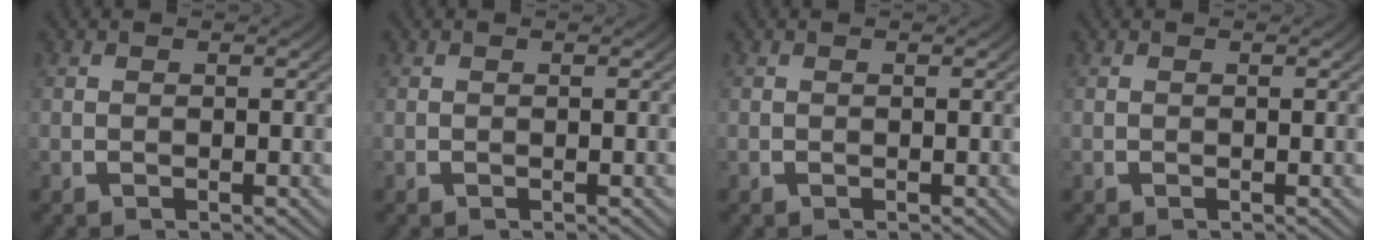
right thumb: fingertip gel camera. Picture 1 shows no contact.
{"total": 0.0}
{"total": 0.0}
{"total": 0.0}